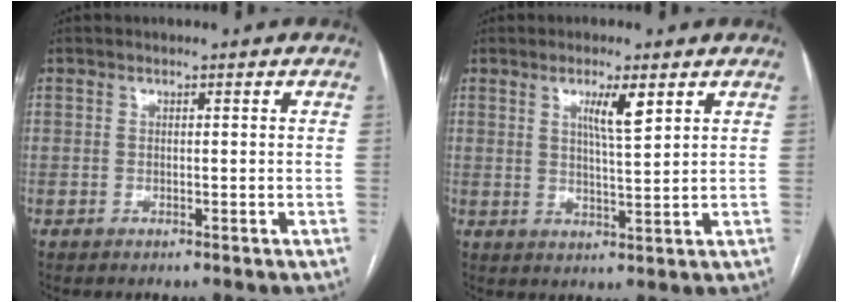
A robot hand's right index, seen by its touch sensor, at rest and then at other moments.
{"total": 4.8, "force": [2.4, 0.2, 4.1], "torque": [-0.071, -0.004, 0.042]}